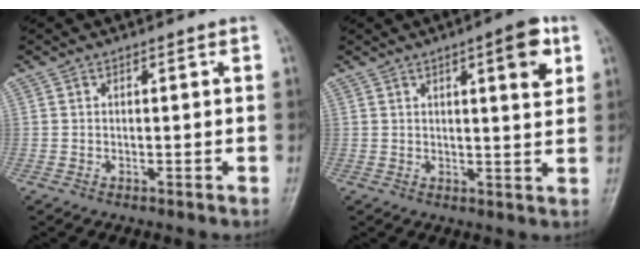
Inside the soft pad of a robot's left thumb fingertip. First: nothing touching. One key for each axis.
{"total": 7.4, "fx": 3.3, "fy": 1.9, "fz": 6.3, "tx": -0.074, "ty": -0.013, "tz": 0.040}